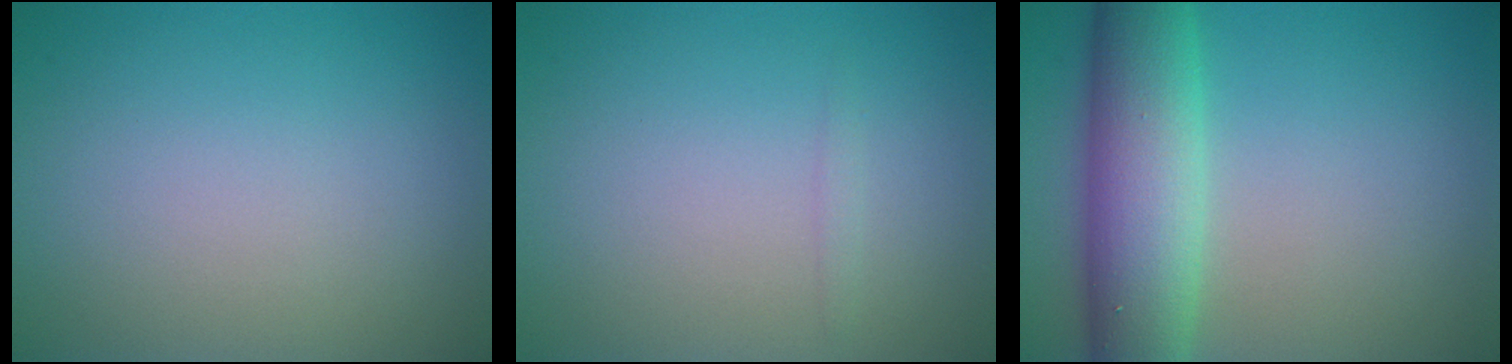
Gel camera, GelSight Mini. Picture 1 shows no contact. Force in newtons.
{"total": 0.5, "press": 0.5, "slide": 0.0}
{"total": 8.2, "press": 8.2, "slide": 0.4}